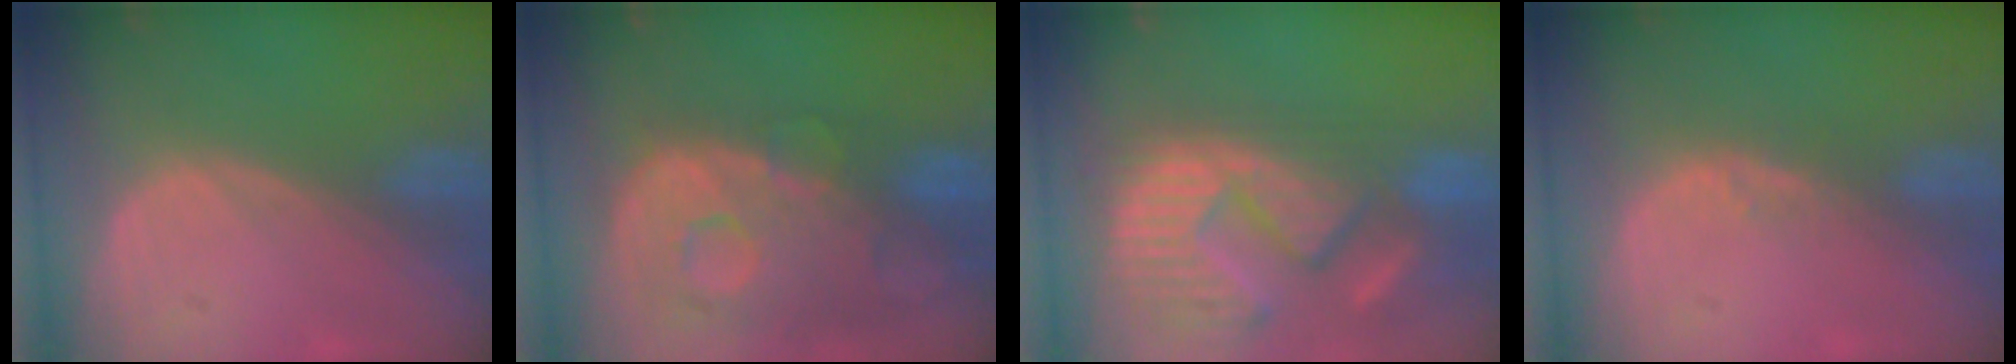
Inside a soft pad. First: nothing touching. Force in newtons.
{"total": 13.3, "press": 10.9, "slide": 7.6}
{"total": 15.0, "press": 12.4, "slide": 8.5}
{"total": 1.9, "press": 1.4, "slide": 1.3}